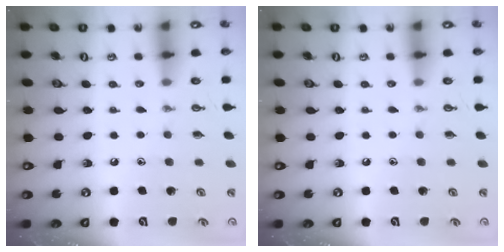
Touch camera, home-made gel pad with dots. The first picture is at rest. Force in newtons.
{"total": 0.0}